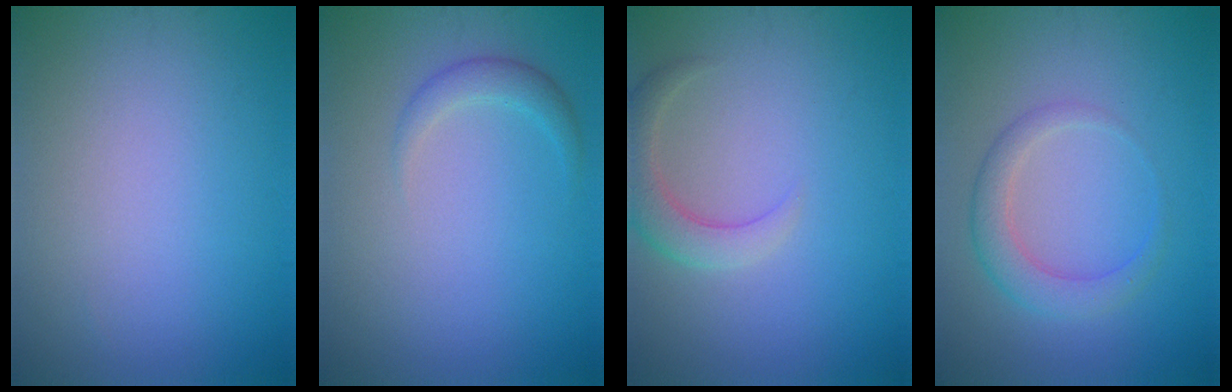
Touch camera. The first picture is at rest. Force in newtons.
{"total": 1.6, "press": 1.6, "slide": 0.1}
{"total": 3.0, "press": 3.0, "slide": 0.3}
{"total": 3.0, "press": 3.0, "slide": 0.1}